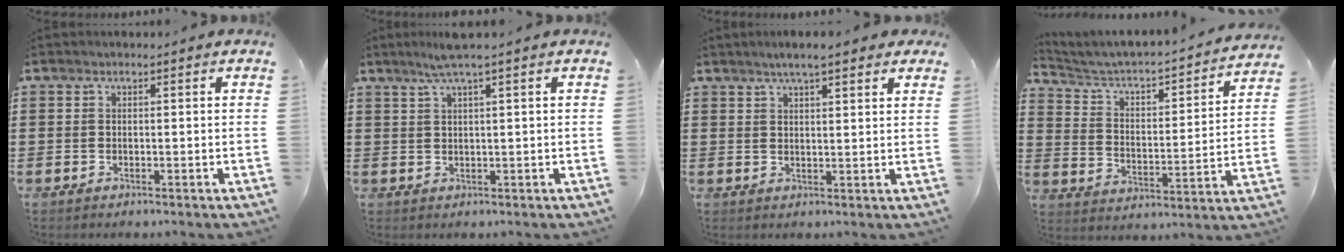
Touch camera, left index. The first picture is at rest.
{"total": 3.4, "force": [2.1, -0.4, 2.6], "torque": [-0.054, 0.002, 0.036]}
{"total": 4.2, "force": [3.3, 0.5, 2.6], "torque": [-0.059, 0.004, 0.057]}
{"total": 3.2, "force": [2.8, 0.9, 1.4], "torque": [-0.047, -0.030, 0.033]}